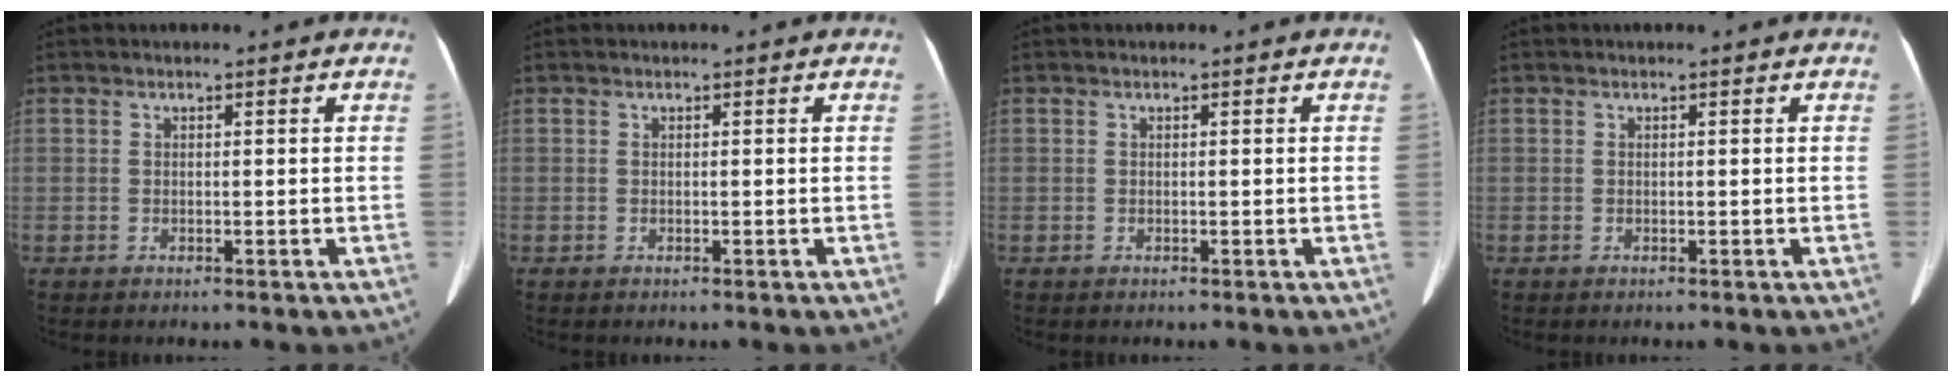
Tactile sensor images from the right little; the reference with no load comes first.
{"total": 0.0}
{"total": 0.0}
{"total": 0.0}